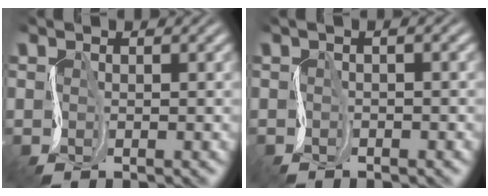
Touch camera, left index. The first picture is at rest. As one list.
[{"total": 1.0, "force": [-0.3, 0.2, 0.9], "torque": [-0.008, 0.003, -0.008]}]